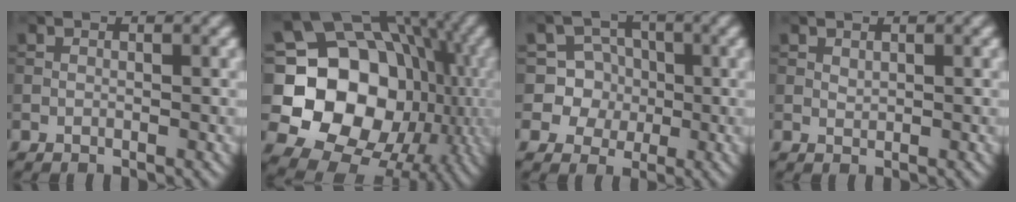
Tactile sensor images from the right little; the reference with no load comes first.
{"total": 15.7, "force": [-1.7, 12.5, 9.3], "torque": [-0.147, -0.018, -0.043]}
{"total": 5.9, "force": [0.0, 5.7, 1.5], "torque": [-0.021, 0.023, -0.011]}
{"total": 0.6, "force": [0.3, 0.3, 0.4], "torque": [-0.014, -0.001, 0.007]}